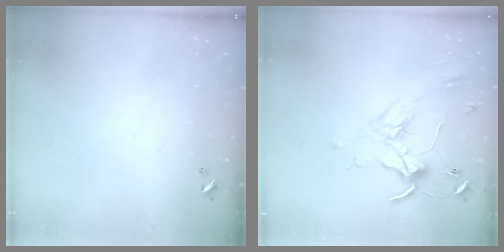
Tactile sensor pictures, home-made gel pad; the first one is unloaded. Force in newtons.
{"total": 1.7, "press": 1.6, "slide": 0.4}